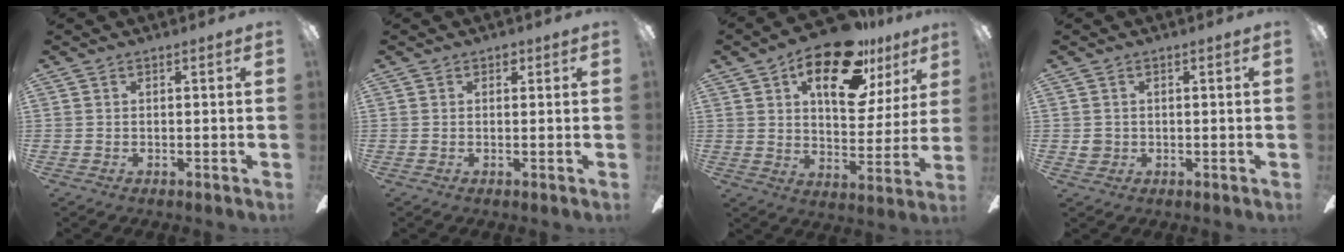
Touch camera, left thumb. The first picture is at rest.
{"total": 1.4, "force": [0.8, 1.0, 0.6], "torque": [0.002, -0.004, 0.010]}
{"total": 19.7, "force": [11.6, 9.3, 12.9], "torque": [-0.185, -0.056, 0.194]}
{"total": 2.3, "force": [0.1, 2.2, 0.7], "torque": [-0.007, 0.003, -0.001]}